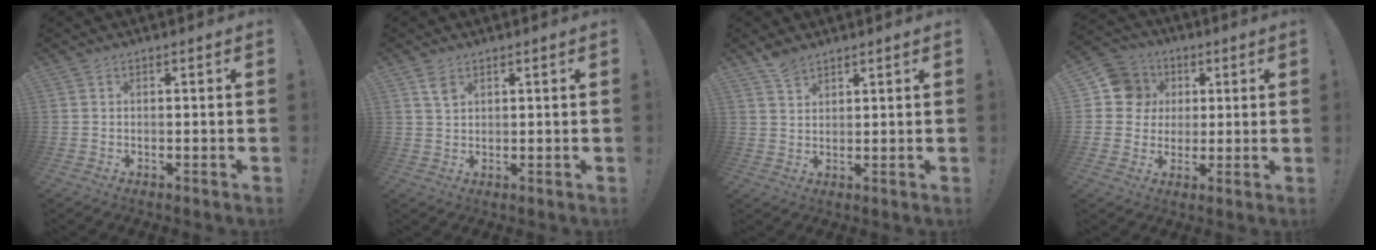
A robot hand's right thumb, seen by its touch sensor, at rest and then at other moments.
{"total": 3.1, "force": [1.8, 1.7, 1.9], "torque": [-0.019, -0.010, 0.030]}
{"total": 4.1, "force": [3.5, 1.6, 1.6], "torque": [-0.026, -0.019, 0.064]}
{"total": 11.4, "force": [2.7, 10.6, 2.9], "torque": [-0.036, -0.003, 0.059]}